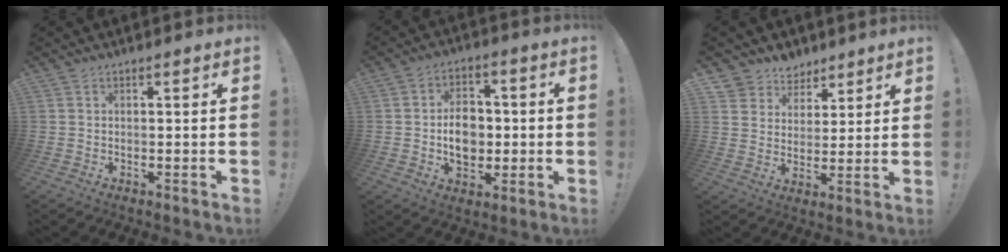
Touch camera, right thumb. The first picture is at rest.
{"total": 10.5, "force": [-0.8, 7.9, 6.9], "torque": [-0.106, 0.008, -0.012]}
{"total": 7.2, "force": [4.7, 5.4, 0.2], "torque": [-0.005, -0.043, 0.096]}